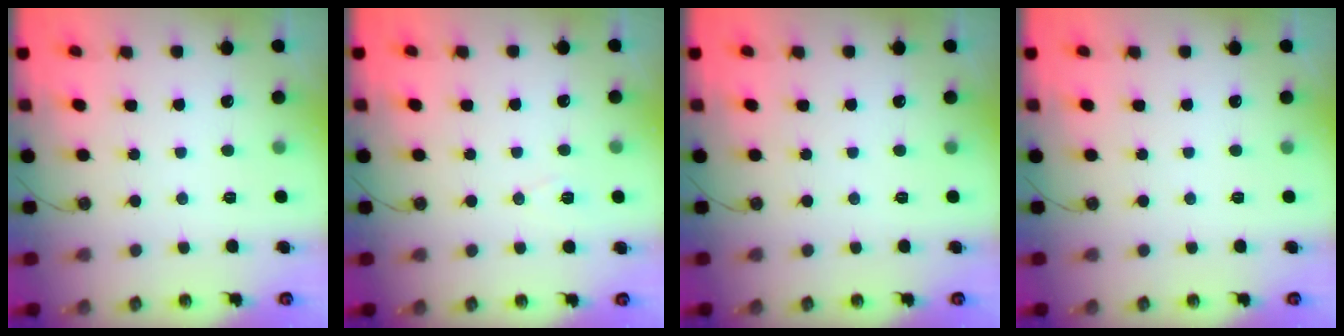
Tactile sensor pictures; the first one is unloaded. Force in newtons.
{"total": 7.1, "press": 5.4, "slide": 4.6}
{"total": 0.0}
{"total": 0.0}